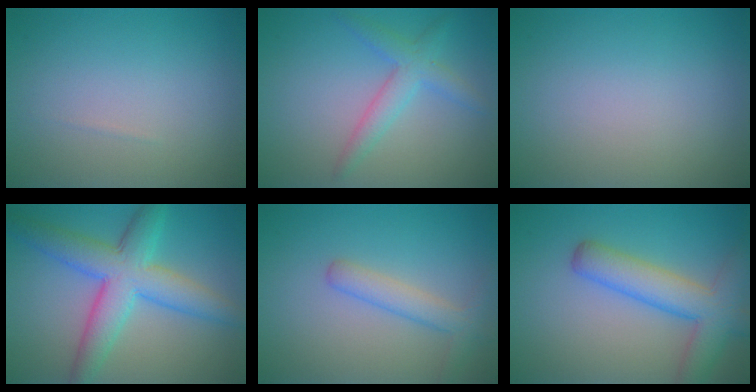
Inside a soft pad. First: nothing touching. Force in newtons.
{"total": 2.1, "press": 2.1, "slide": 0.1}
{"total": 0.0}
{"total": 7.1, "press": 7.1, "slide": 0.1}
{"total": 2.6, "press": 2.6, "slide": 0.1}
{"total": 6.0, "press": 5.9, "slide": 0.3}